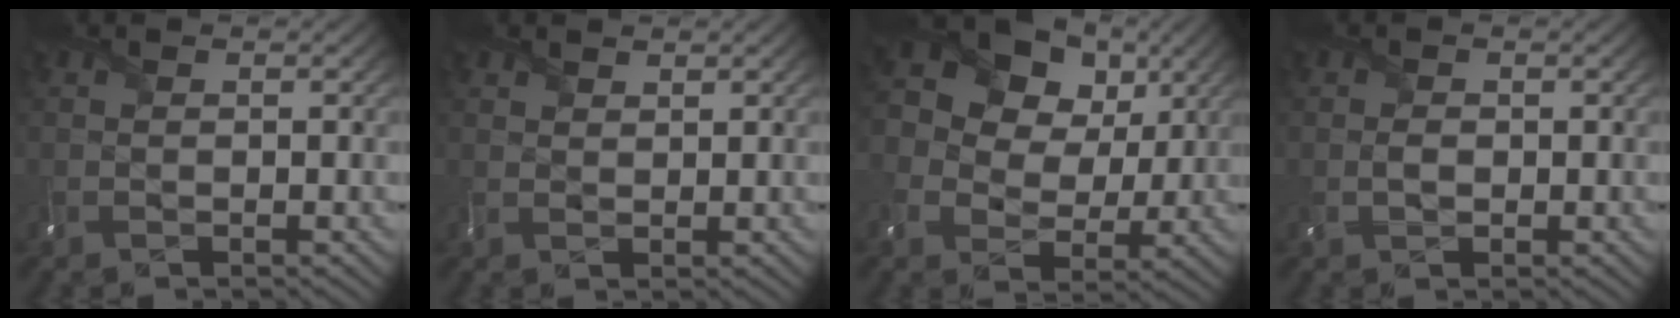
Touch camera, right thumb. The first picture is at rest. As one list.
[{"total": 1.4, "force": [1.3, 0.6, 0.4], "torque": [-0.010, 0.001, 0.030]}, {"total": 14.5, "force": [4.8, 11.4, 7.7], "torque": [-0.192, 0.052, 0.086]}, {"total": 1.5, "force": [-0.1, 1.1, 1.0], "torque": [-0.022, -0.003, -0.003]}]